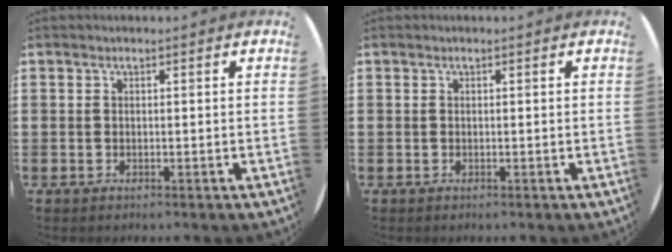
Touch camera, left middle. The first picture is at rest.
{"total": 0.0}